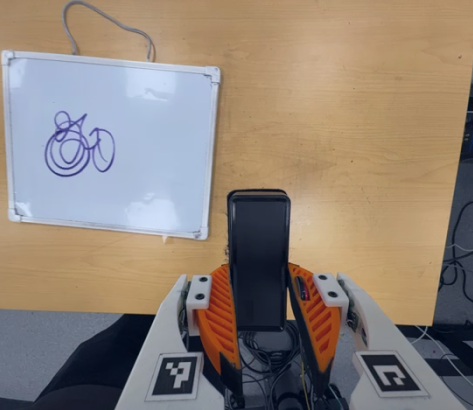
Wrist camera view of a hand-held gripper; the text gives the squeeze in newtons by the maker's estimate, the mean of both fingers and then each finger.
{"total": 4.1, "left": 2.7, "right": 5.5}